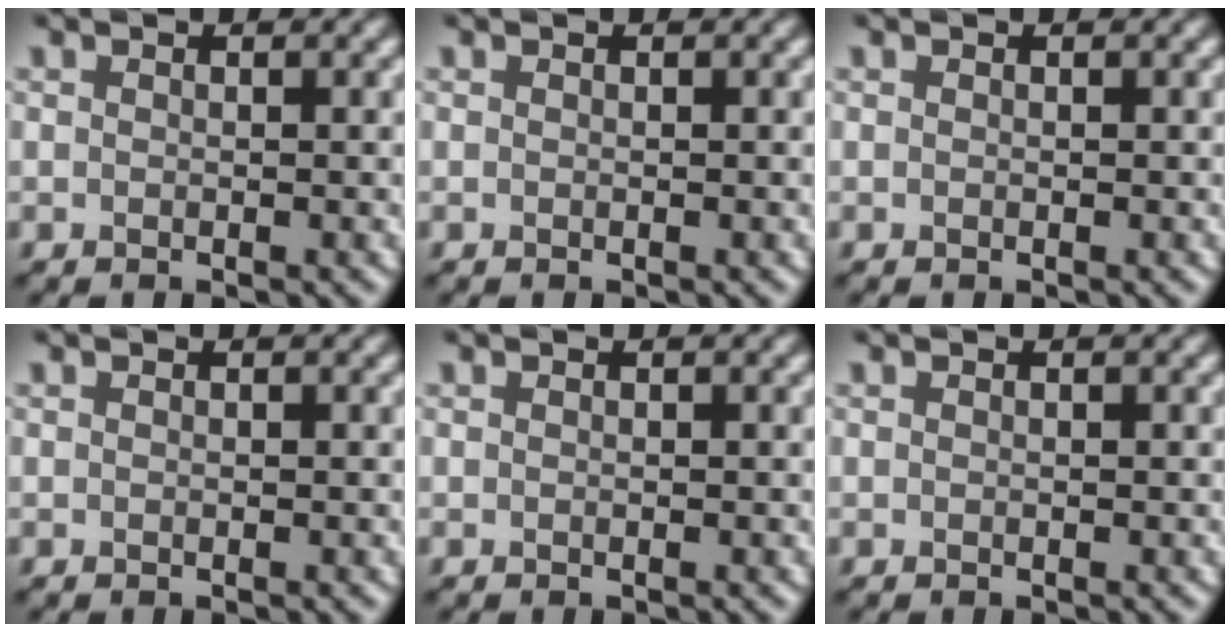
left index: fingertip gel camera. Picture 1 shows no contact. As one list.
[{"total": 0.0}, {"total": 0.0}, {"total": 0.0}, {"total": 0.0}, {"total": 0.0}]